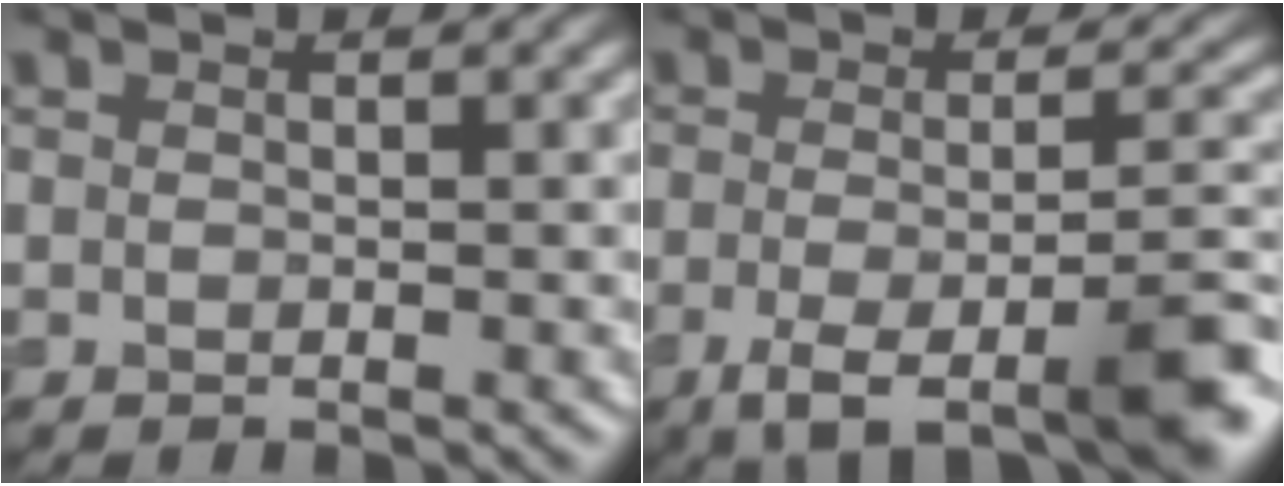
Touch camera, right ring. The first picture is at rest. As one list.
[{"total": 8.4, "force": [-3.8, 2.3, 7.1], "torque": [-0.115, -0.008, -0.066]}]